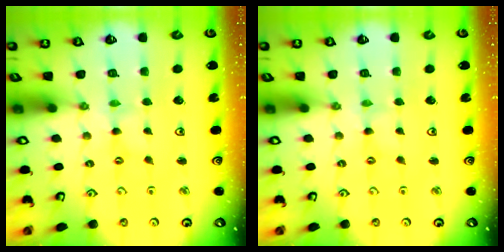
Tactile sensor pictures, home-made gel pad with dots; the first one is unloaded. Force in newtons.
{"total": 0.0}